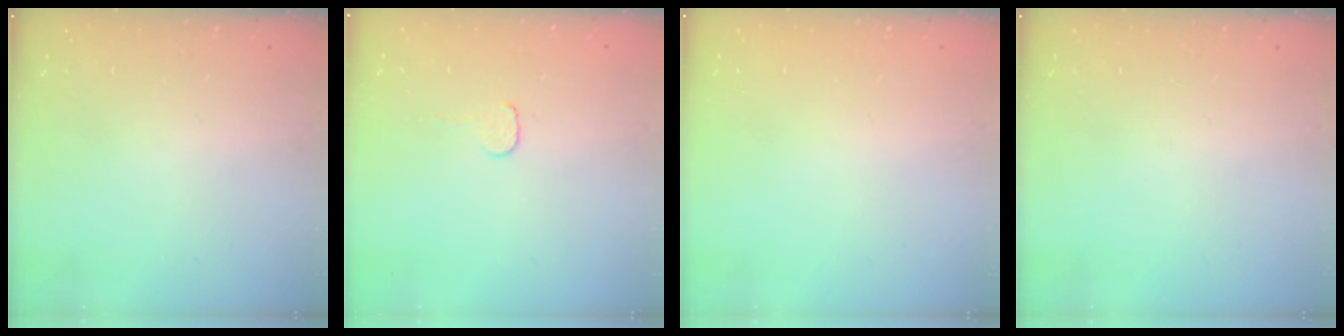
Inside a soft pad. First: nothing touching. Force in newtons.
{"total": 3.7, "press": 3.6, "slide": 0.3}
{"total": 0.6, "press": 0.6, "slide": 0.2}
{"total": 0.0}